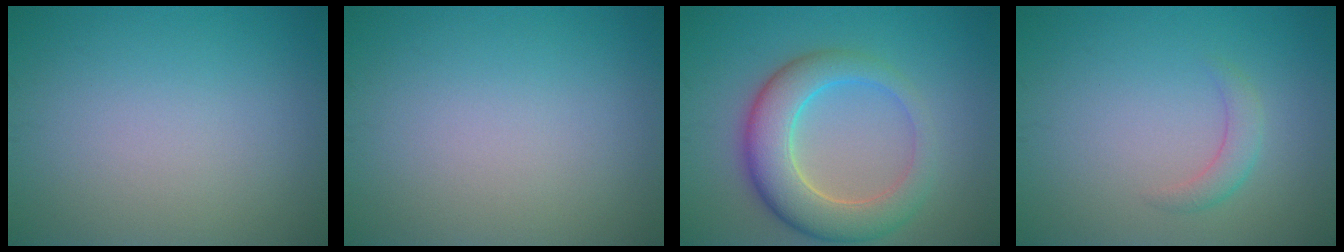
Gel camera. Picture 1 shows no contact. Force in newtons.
{"total": 0.0}
{"total": 7.0, "press": 6.9, "slide": 0.7}
{"total": 1.7, "press": 1.7, "slide": 0.1}